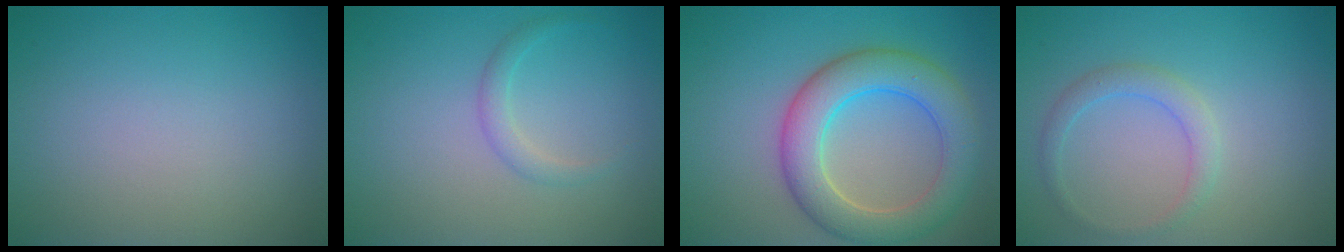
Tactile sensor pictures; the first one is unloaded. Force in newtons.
{"total": 1.4, "press": 1.3, "slide": 0.1}
{"total": 6.6, "press": 6.6, "slide": 0.2}
{"total": 1.9, "press": 1.9, "slide": 0.1}